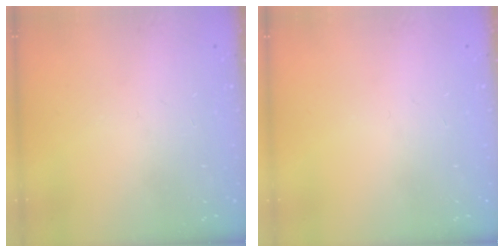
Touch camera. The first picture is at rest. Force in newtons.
{"total": 0.0}